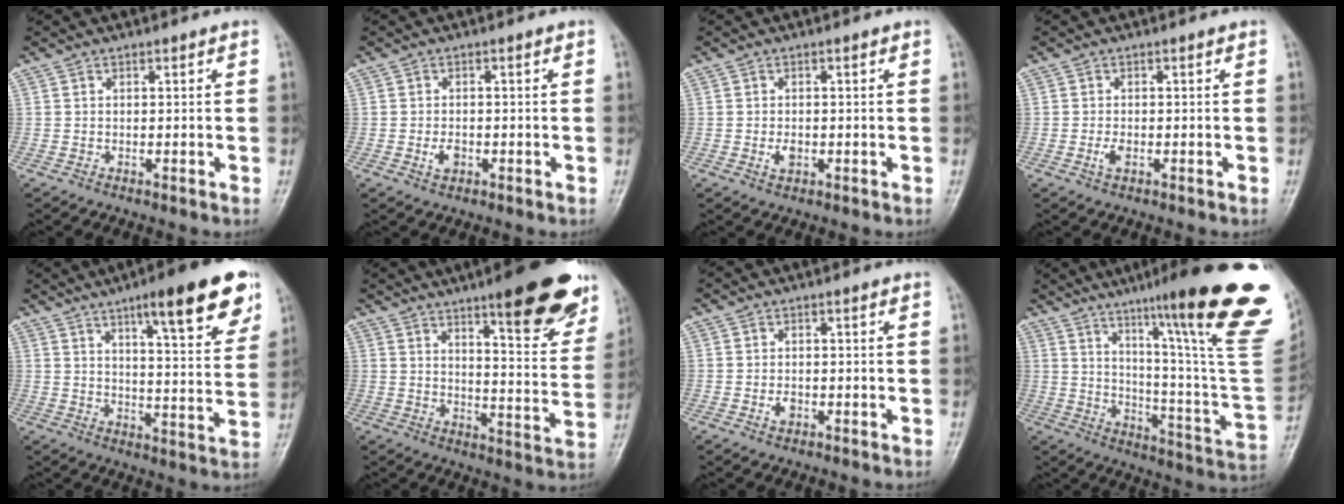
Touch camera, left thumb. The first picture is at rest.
{"total": 2.3, "force": [-0.7, 1.5, 1.6], "torque": [-0.027, 0.001, -0.013]}
{"total": 2.1, "force": [-0.4, 1.3, 1.5], "torque": [-0.024, 0.000, -0.008]}
{"total": 1.9, "force": [-0.5, 1.0, 1.6], "torque": [-0.032, -0.001, -0.011]}
{"total": 17.4, "force": [9.9, 3.8, 13.8], "torque": [-0.160, -0.040, 0.139]}
{"total": 16.7, "force": [10.2, 4.5, 12.5], "torque": [-0.119, -0.052, 0.131]}
{"total": 1.7, "force": [-0.5, 1.1, 1.1], "torque": [-0.016, 0.001, -0.009]}
{"total": 30.1, "force": [16.5, 3.2, 24.9], "torque": [-0.275, -0.074, 0.239]}